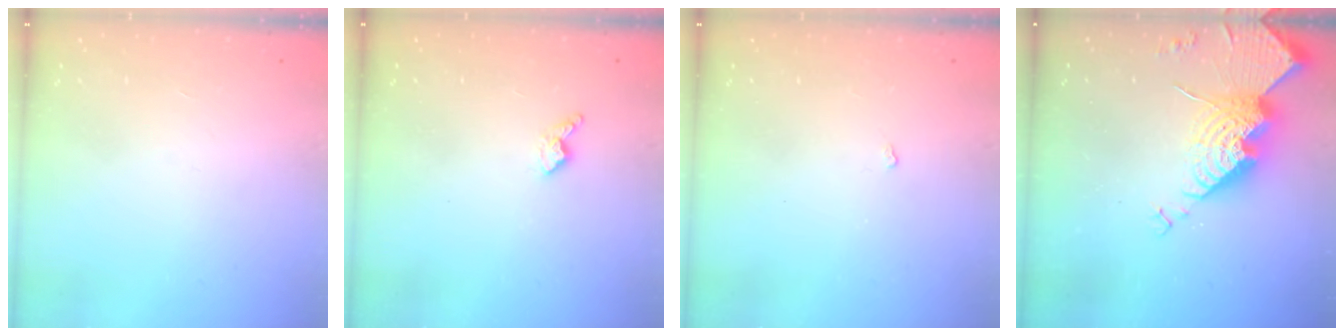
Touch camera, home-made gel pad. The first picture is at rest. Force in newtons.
{"total": 5.7, "press": 5.7, "slide": 0.7}
{"total": 2.4, "press": 2.3, "slide": 0.4}
{"total": 16.7, "press": 16.6, "slide": 1.5}